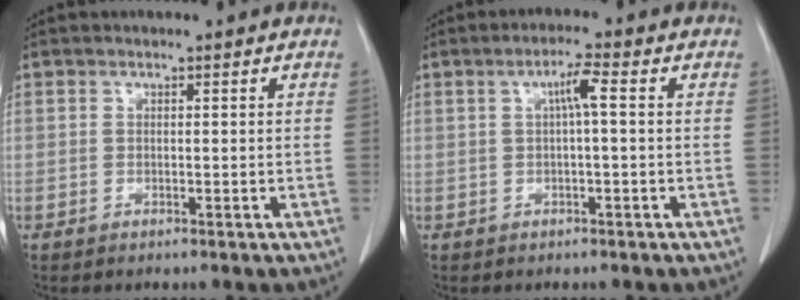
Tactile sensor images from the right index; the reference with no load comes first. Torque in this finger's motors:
{"motor_torque": [0.39, -0.12, 0.25, 0.07]}